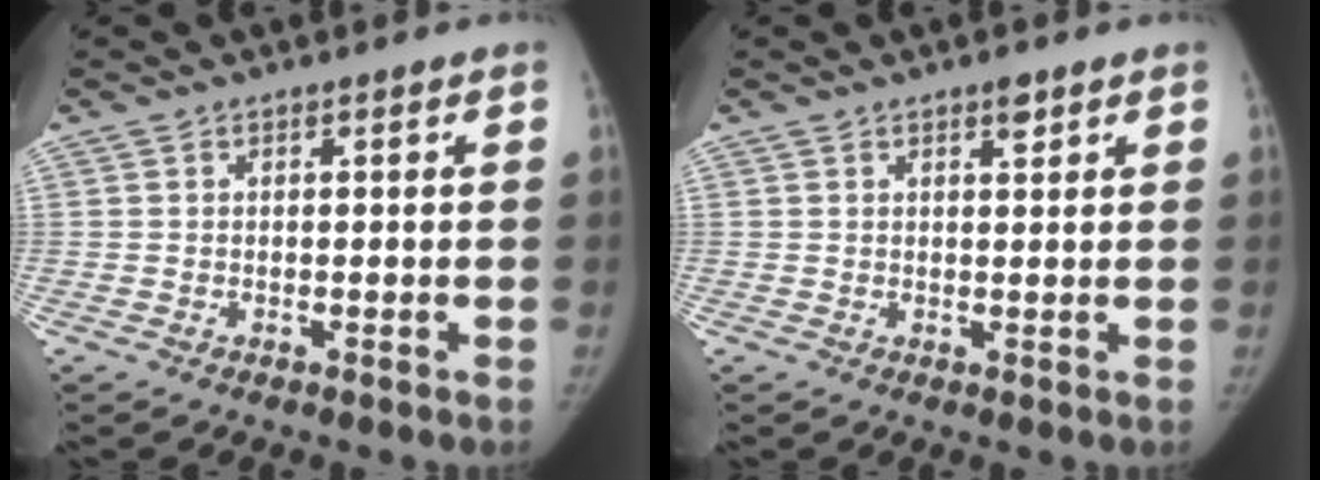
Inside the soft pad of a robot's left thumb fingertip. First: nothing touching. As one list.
[{"total": 2.1, "force": [1.4, 0.8, 1.4], "torque": [-0.015, -0.007, 0.021]}]